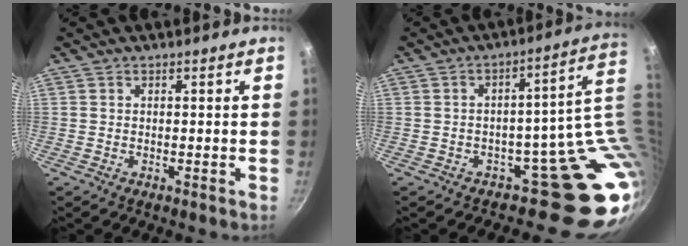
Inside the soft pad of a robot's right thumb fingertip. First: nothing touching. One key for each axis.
{"total": 10.8, "fx": 2.8, "fy": 7.1, "fz": 7.6, "tx": -0.031, "ty": -0.005, "tz": 0.044}